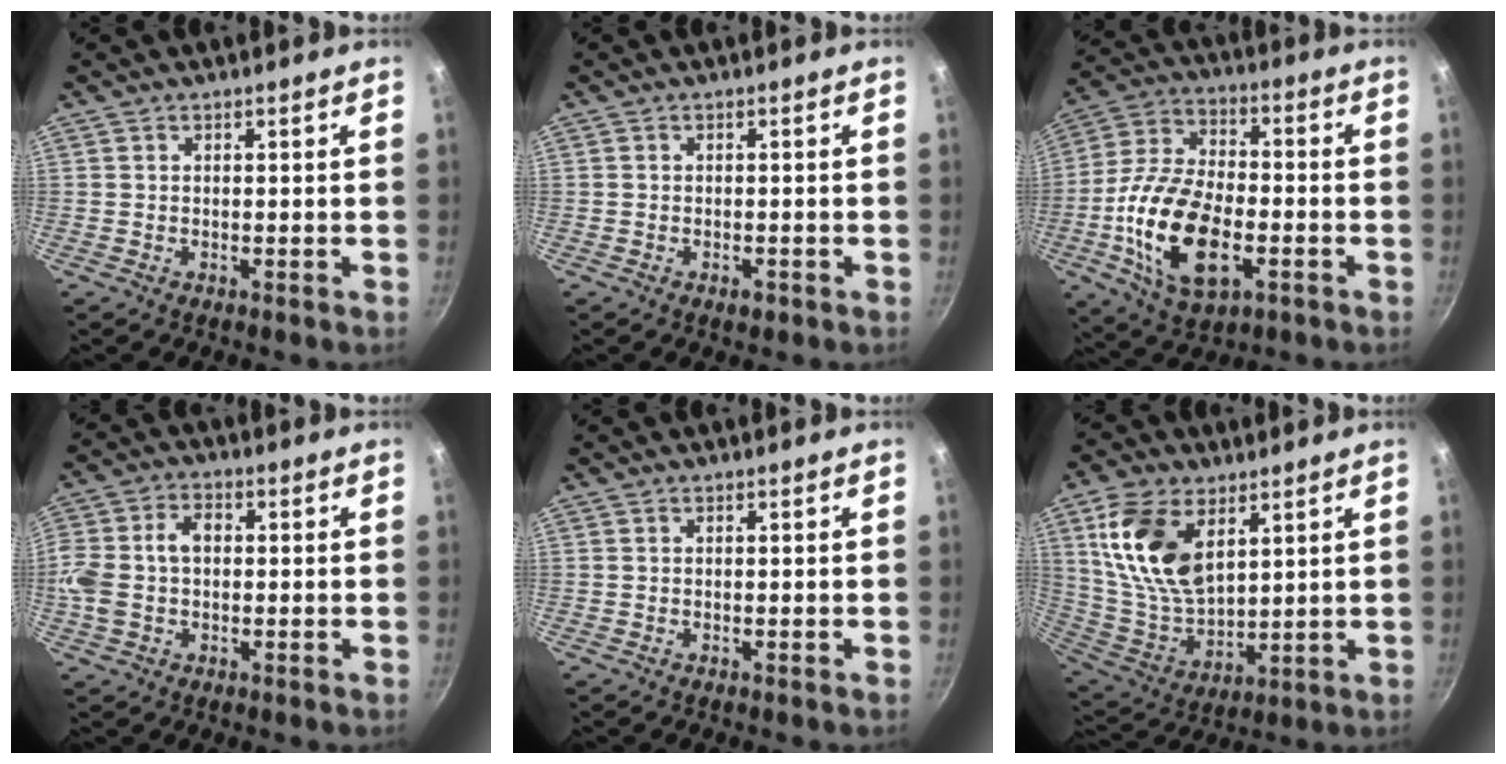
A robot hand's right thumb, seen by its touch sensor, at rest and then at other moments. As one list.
[{"total": 1.5, "force": [-0.9, 0.9, 1.0], "torque": [-0.014, 0.007, -0.011]}, {"total": 19.5, "force": [-5.2, 10.5, 15.6], "torque": [-0.293, 0.023, -0.098]}, {"total": 9.6, "force": [-0.1, 6.7, 6.8], "torque": [-0.133, 0.027, -0.012]}, {"total": 0.0}, {"total": 16.8, "force": [6.5, 9.6, 12.1], "torque": [-0.219, -0.027, 0.140]}]